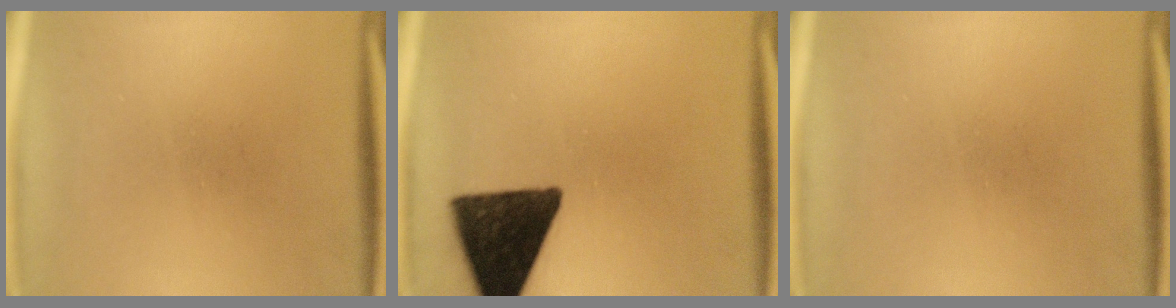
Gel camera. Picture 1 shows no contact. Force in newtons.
{"total": 15.1}
{"total": 0.0}